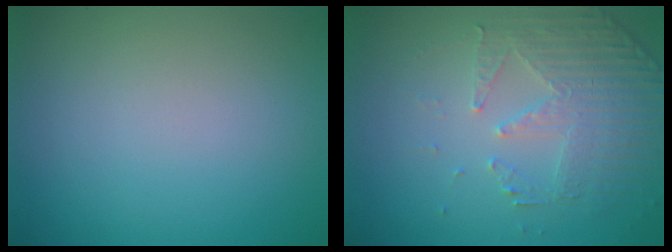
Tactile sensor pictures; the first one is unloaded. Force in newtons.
{"total": 4.8, "press": 3.5, "slide": 3.4}